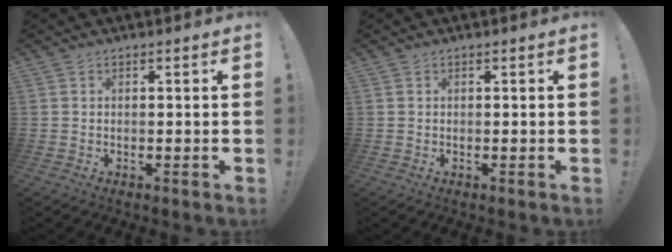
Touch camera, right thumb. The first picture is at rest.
{"total": 0.0}